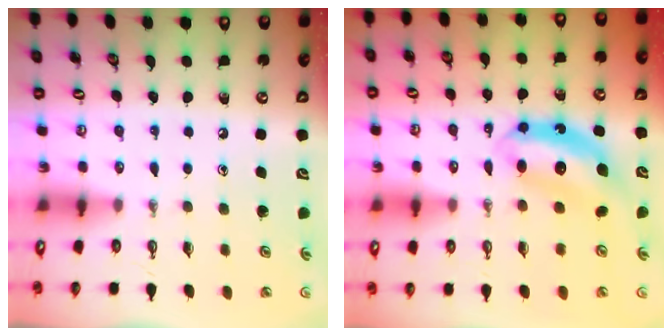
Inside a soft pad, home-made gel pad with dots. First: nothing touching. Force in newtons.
{"total": 7.3, "press": 7.3, "slide": 0.3}